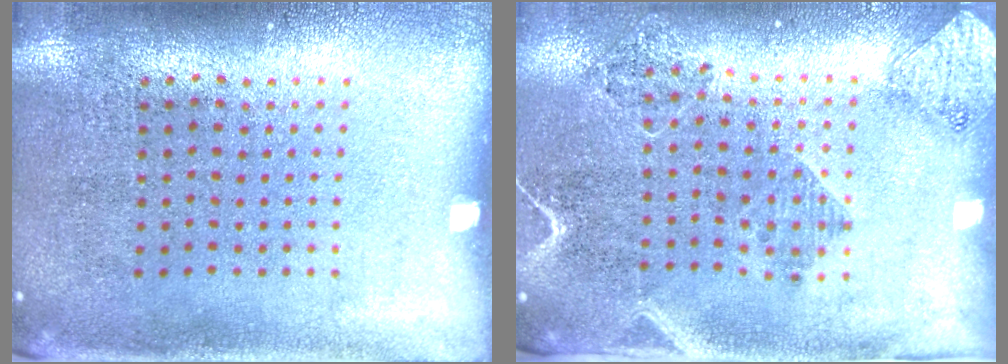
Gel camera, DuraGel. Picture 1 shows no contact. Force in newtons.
{"total": 1.8, "press": 1.6, "slide": 0.8}